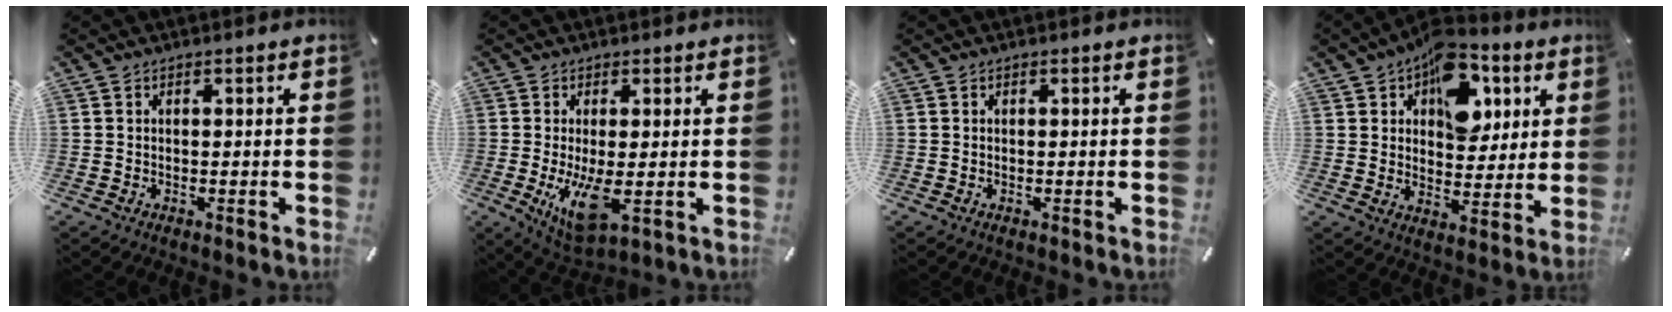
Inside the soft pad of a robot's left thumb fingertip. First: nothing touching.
{"total": 10.5, "force": [-1.2, 4.0, 9.7], "torque": [-0.178, -0.031, -0.018]}
{"total": 0.0}
{"total": 15.5, "force": [7.0, 10.0, 9.5], "torque": [-0.124, -0.032, 0.122]}